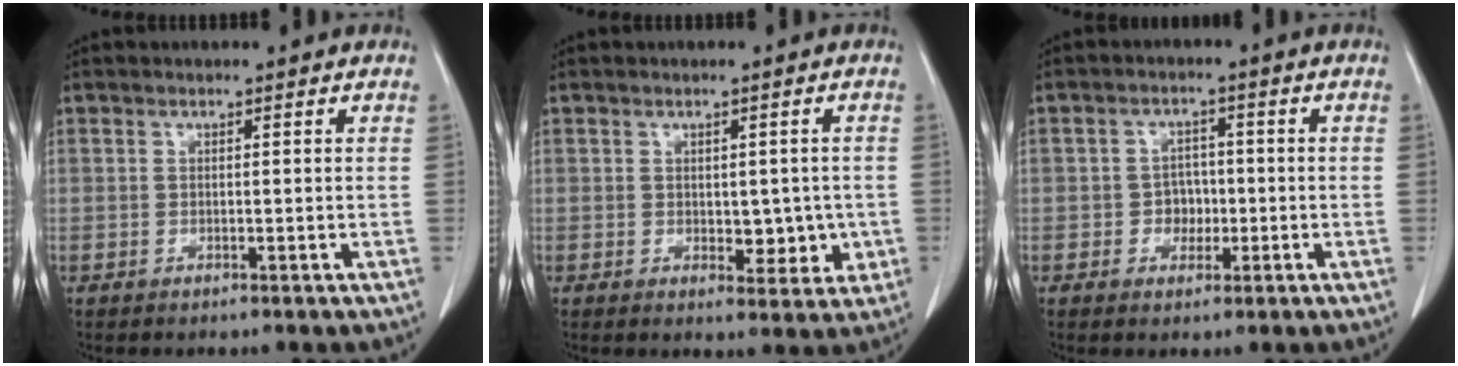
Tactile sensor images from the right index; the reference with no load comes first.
{"total": 5.0, "force": [-0.4, 2.9, 4.0], "torque": [-0.041, -0.001, 0.004]}
{"total": 3.5, "force": [-0.8, 3.0, 1.5], "torque": [-0.016, 0.009, -0.010]}